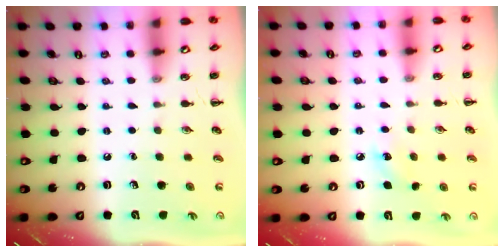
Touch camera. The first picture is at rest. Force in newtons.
{"total": 5.7, "press": 5.5, "slide": 1.4}